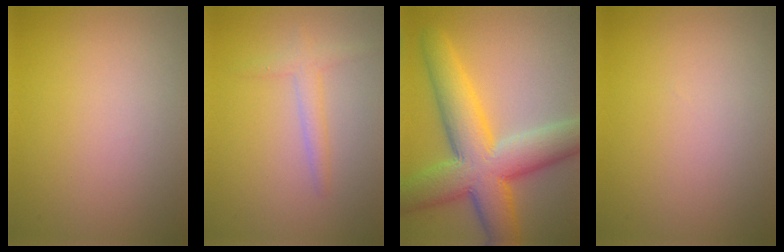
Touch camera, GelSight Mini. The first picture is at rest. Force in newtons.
{"total": 1.8, "press": 1.8, "slide": 0.1}
{"total": 10.8, "press": 10.8, "slide": 0.4}
{"total": 0.0}